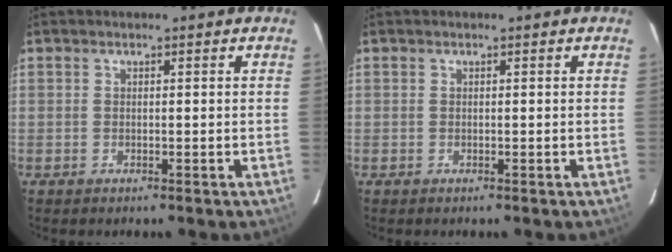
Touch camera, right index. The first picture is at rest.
{"total": 0.0}